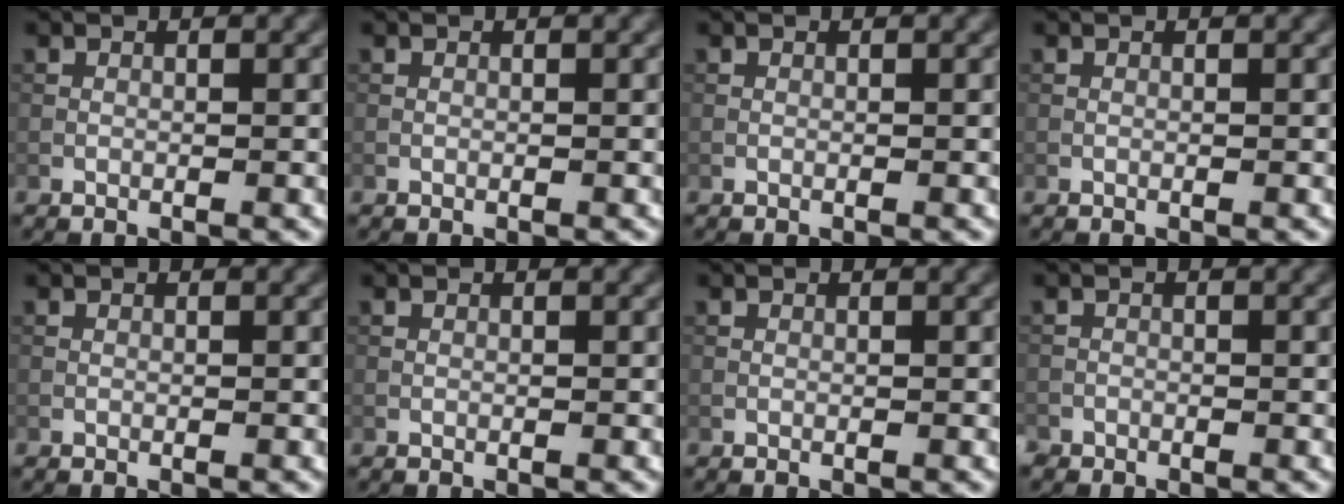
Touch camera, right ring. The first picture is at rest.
{"total": 0.0}
{"total": 0.0}
{"total": 0.0}
{"total": 0.0}
{"total": 0.0}
{"total": 0.0}
{"total": 1.1, "force": [-0.9, 0.6, -0.1], "torque": [-0.001, 0.002, -0.018]}